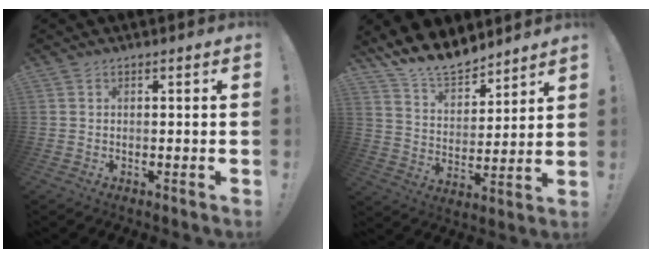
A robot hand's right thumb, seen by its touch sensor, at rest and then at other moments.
{"total": 12.7, "force": [11.2, 4.9, 3.4], "torque": [-0.079, -0.089, 0.211]}